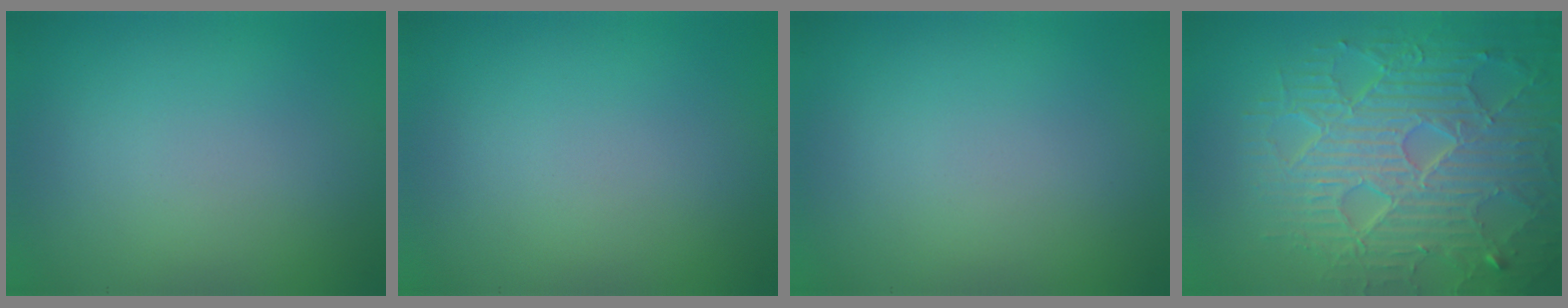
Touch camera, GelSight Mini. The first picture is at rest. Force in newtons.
{"total": 0.0}
{"total": 0.0}
{"total": 8.9, "press": 6.1, "slide": 6.5}